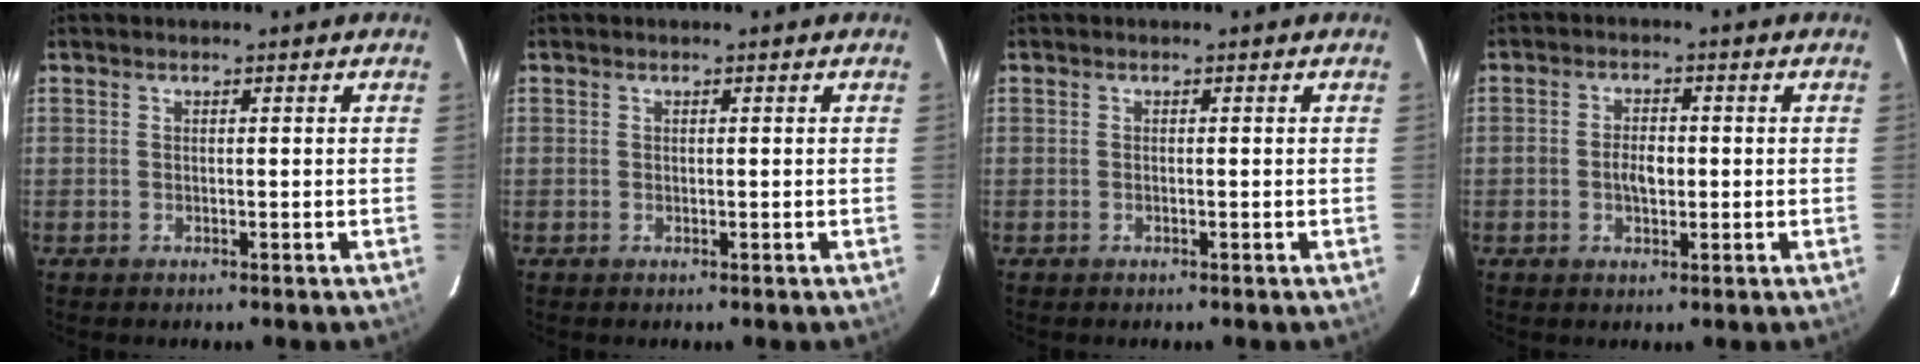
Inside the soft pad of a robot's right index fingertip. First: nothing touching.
{"total": 0.0}
{"total": 0.0}
{"total": 3.7, "force": [-0.5, 2.2, 2.9], "torque": [-0.055, 0.005, -0.008]}